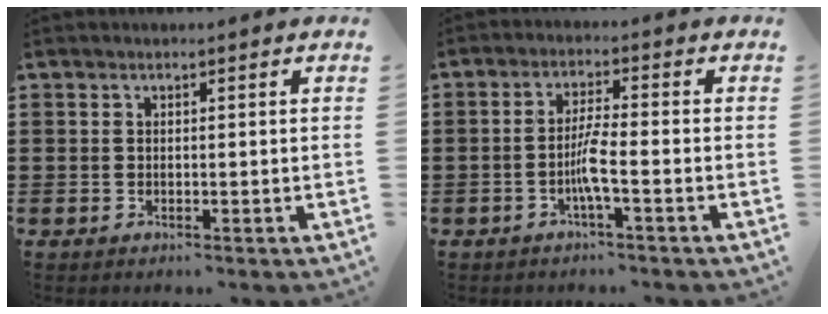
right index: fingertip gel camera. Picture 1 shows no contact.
{"total": 4.3, "force": [-1.6, 0.2, 4.0], "torque": [-0.087, -0.008, -0.036]}